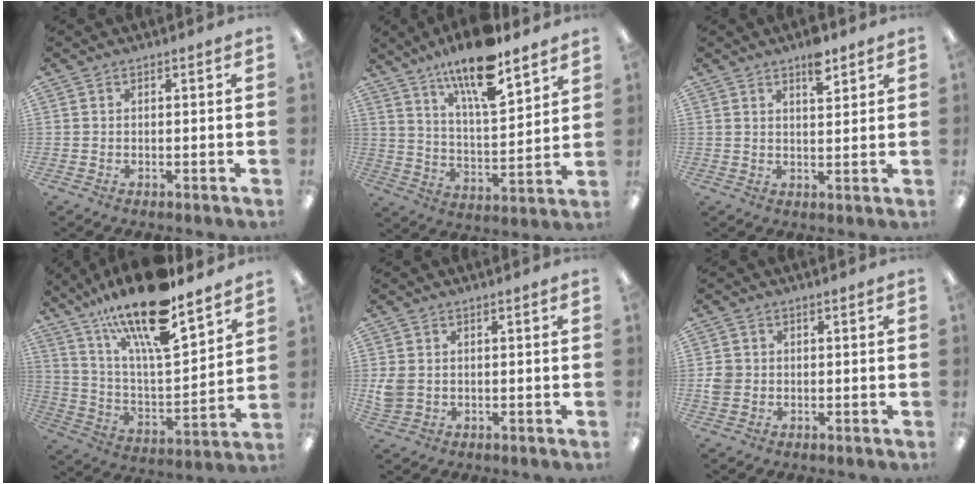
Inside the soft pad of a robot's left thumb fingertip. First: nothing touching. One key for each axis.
{"total": 16.0, "fx": 11.8, "fy": 4.2, "fz": 9.9, "tx": -0.166, "ty": -0.068, "tz": 0.195}
{"total": 5.7, "fx": 4.1, "fy": 2.1, "fz": 3.4, "tx": -0.035, "ty": -0.026, "tz": 0.066}
{"total": 21.8, "fx": 16.9, "fy": 5.7, "fz": 12.6, "tx": -0.222, "ty": -0.108, "tz": 0.284}
{"total": 3.6, "fx": 0.4, "fy": 3.1, "fz": 1.9, "tx": -0.035, "ty": 0.000, "tz": 0.007}
{"total": 2.9, "fx": -0.1, "fy": 2.7, "fz": 0.8, "tx": -0.008, "ty": 0.002, "tz": -0.004}